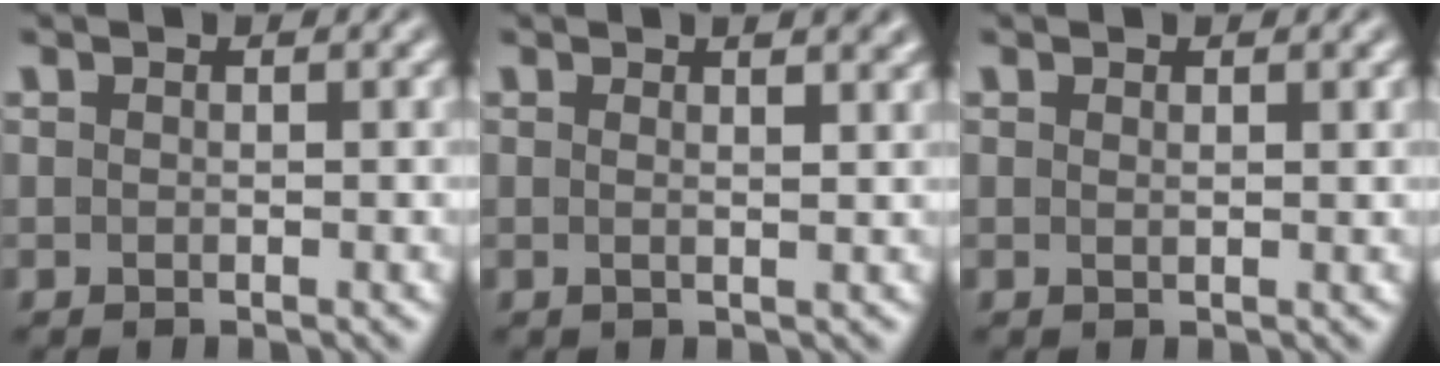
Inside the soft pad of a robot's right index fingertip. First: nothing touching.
{"total": 2.8, "force": [1.3, 0.1, 2.5], "torque": [-0.022, 0.000, 0.018]}
{"total": 0.7, "force": [0.4, -0.6, 0.3], "torque": [-0.003, -0.007, 0.011]}